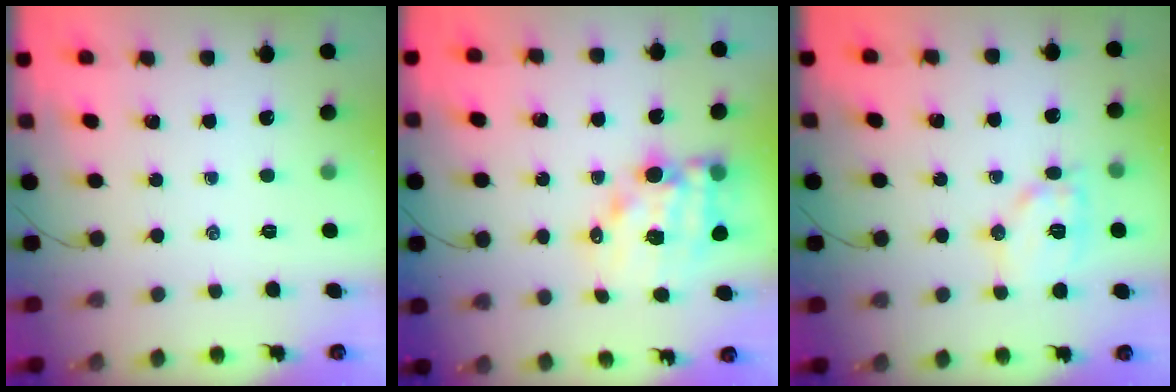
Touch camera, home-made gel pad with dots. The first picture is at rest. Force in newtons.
{"total": 12.0, "press": 11.5, "slide": 3.3}
{"total": 10.5, "press": 10.5, "slide": 0.3}